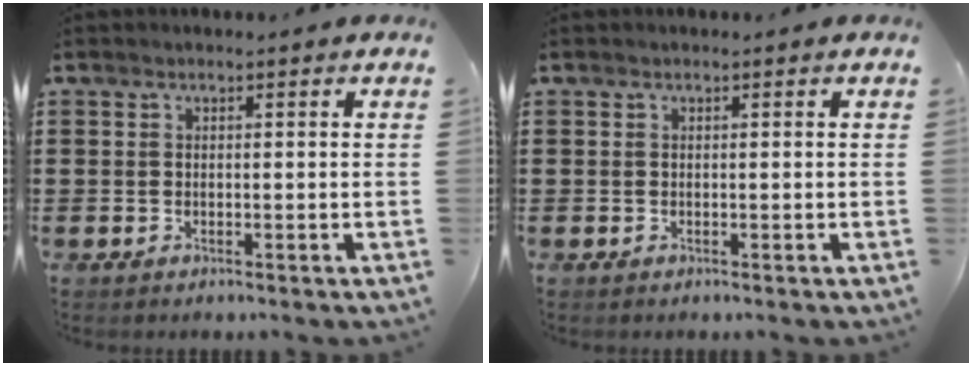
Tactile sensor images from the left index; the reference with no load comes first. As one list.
[{"total": 0.0}]